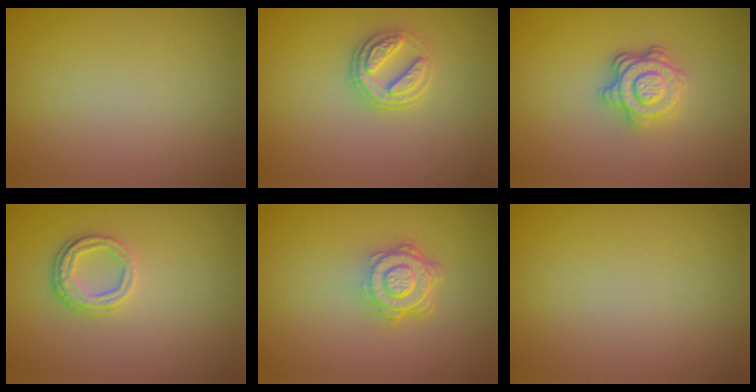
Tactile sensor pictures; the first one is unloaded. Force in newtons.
{"total": 2.9, "press": 2.6, "slide": 1.3}
{"total": 4.1, "press": 3.2, "slide": 2.6}
{"total": 2.5, "press": 2.3, "slide": 0.9}
{"total": 4.5, "press": 3.2, "slide": 3.1}
{"total": 0.0}